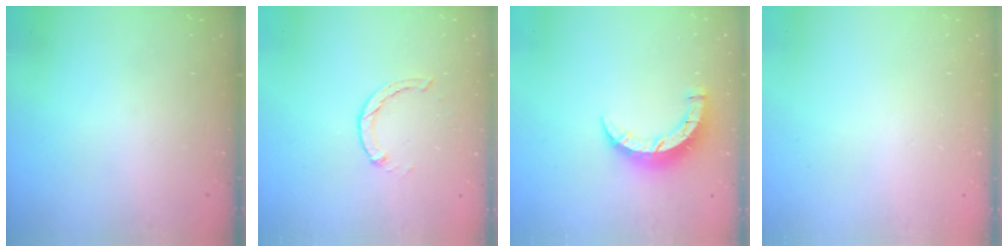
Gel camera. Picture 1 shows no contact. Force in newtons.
{"total": 0.0}
{"total": 7.9, "press": 7.9, "slide": 0.2}
{"total": 2.4, "press": 2.4, "slide": 0.2}